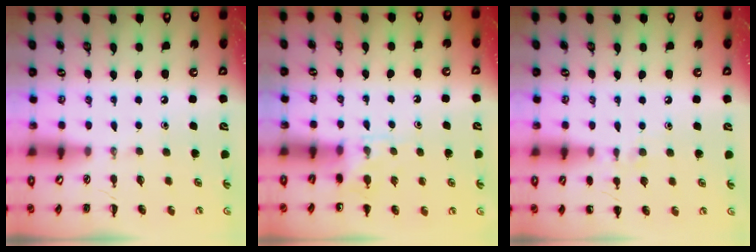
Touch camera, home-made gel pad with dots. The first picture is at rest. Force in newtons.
{"total": 6.0, "press": 5.7, "slide": 1.8}
{"total": 6.2, "press": 6.0, "slide": 1.7}